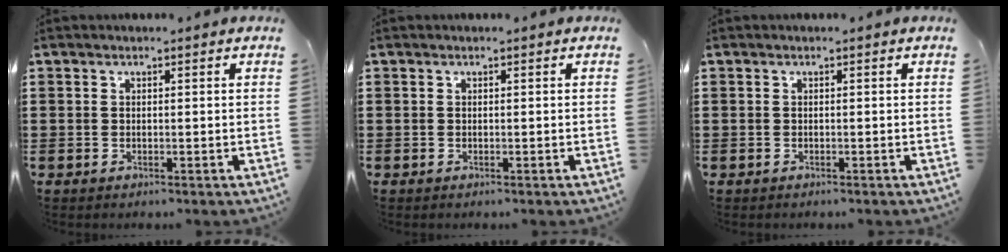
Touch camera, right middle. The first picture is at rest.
{"total": 0.0}
{"total": 0.0}